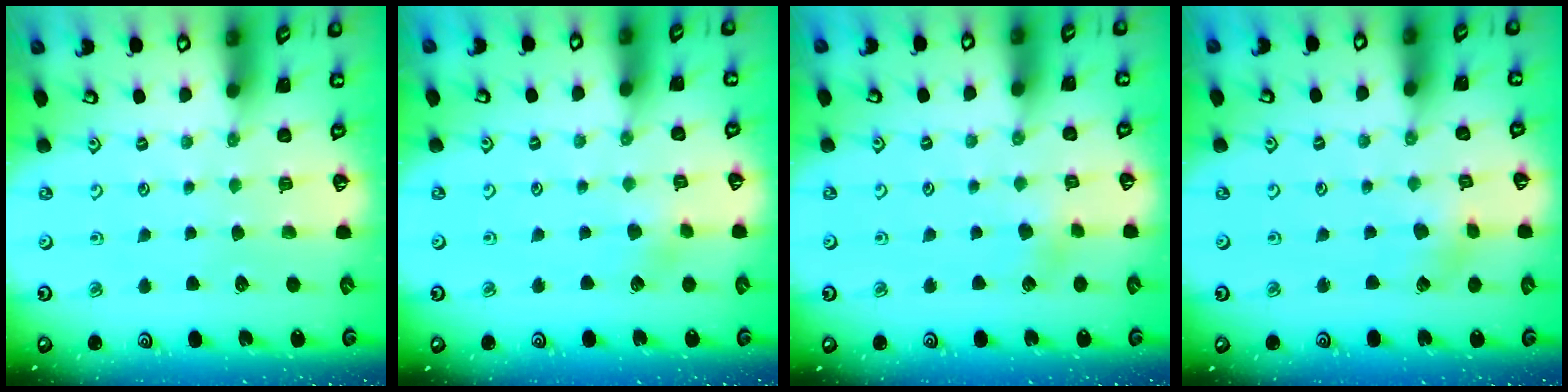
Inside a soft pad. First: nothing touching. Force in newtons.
{"total": 3.4, "press": 3.4, "slide": 0.3}
{"total": 3.3, "press": 3.2, "slide": 0.7}
{"total": 1.9, "press": 1.9, "slide": 0.3}